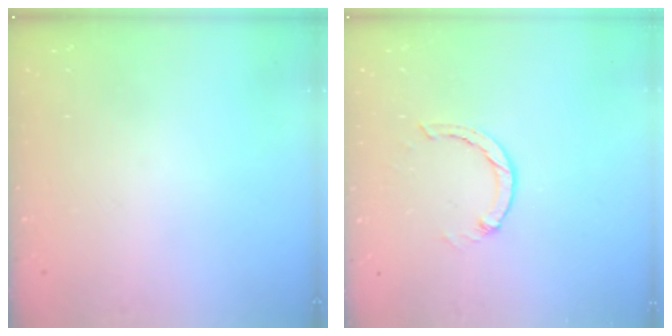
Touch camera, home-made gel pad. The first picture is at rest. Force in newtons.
{"total": 1.3, "press": 1.2, "slide": 0.3}